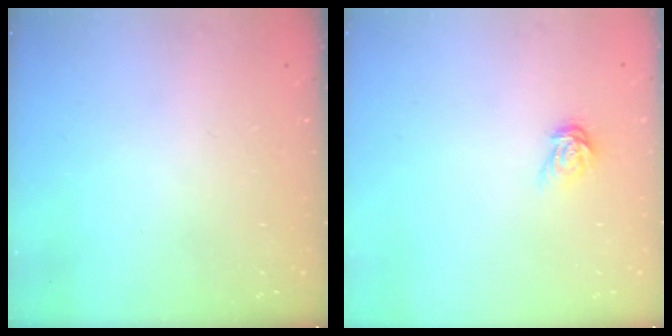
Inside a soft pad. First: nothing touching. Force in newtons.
{"total": 5.6, "press": 5.6, "slide": 0.7}